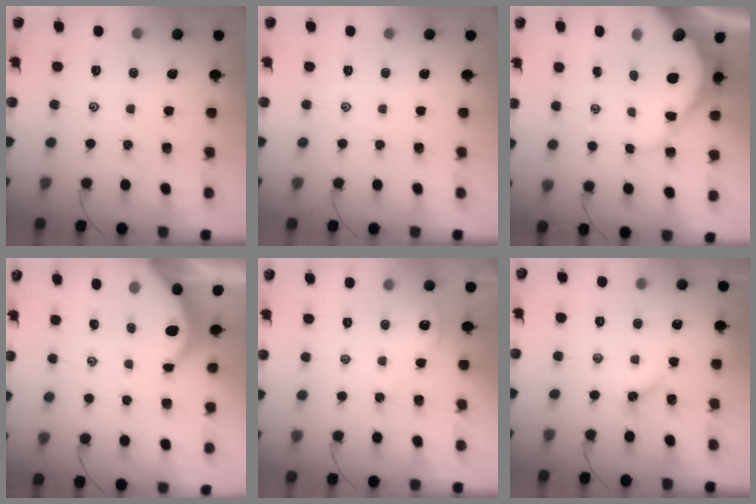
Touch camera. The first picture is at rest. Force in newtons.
{"total": 0.0}
{"total": 12.2, "press": 12.1, "slide": 1.6}
{"total": 3.6, "press": 3.6, "slide": 0.4}
{"total": 2.6, "press": 2.6, "slide": 0.3}
{"total": 2.7, "press": 2.6, "slide": 0.5}